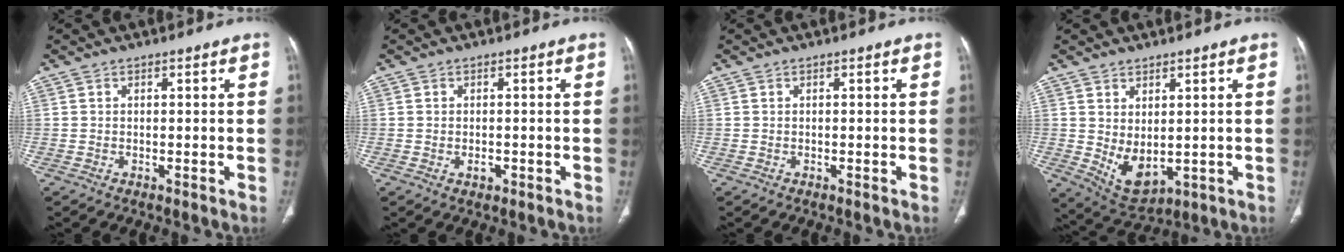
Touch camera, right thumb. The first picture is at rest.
{"total": 1.4, "force": [-0.4, 1.0, 0.9], "torque": [-0.014, 0.000, -0.004]}
{"total": 0.0}
{"total": 7.2, "force": [0.3, 4.2, 5.8], "torque": [-0.089, -0.015, 0.032]}